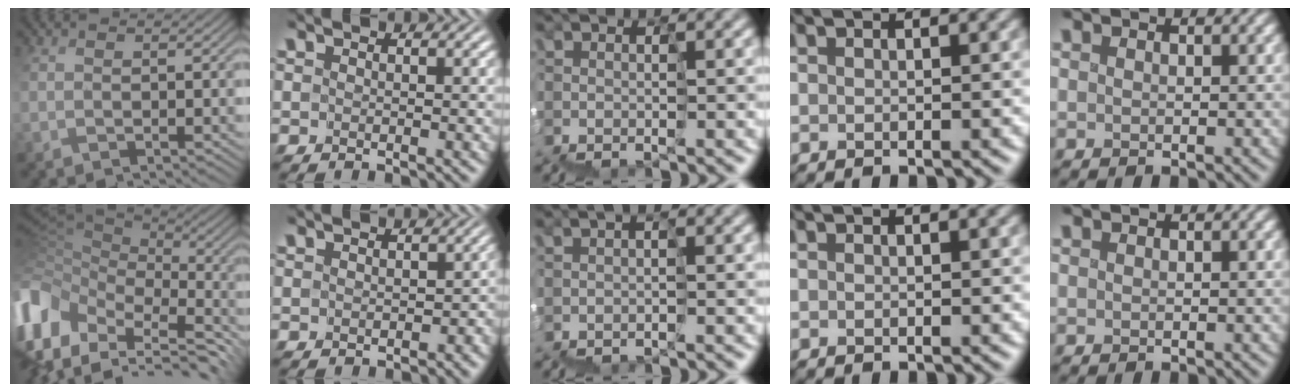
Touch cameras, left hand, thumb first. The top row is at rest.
{"thumb": {"total": 14.8, "force": [-3.7, 9.8, 10.4], "torque": [-0.290, -0.023, -0.052]}, "index": {"total": 2.1, "force": [-0.5, 1.6, 1.2], "torque": [0.001, -0.006, -0.006]}, "middle": {"total": 1.2, "force": [-0.5, -0.9, -0.5], "torque": [0.006, 0.002, -0.006]}}